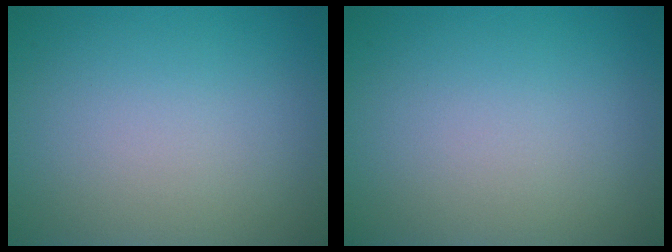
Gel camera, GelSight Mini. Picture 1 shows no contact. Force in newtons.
{"total": 0.0}